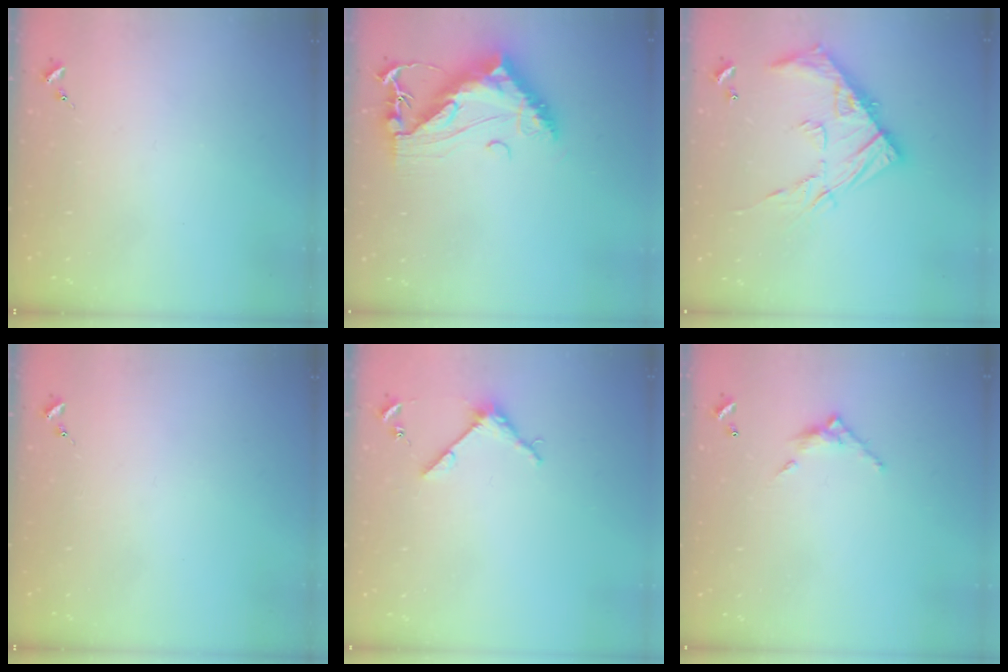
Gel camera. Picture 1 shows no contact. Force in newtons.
{"total": 14.4, "press": 14.3, "slide": 1.4}
{"total": 17.3, "press": 17.3, "slide": 1.4}
{"total": 0.0}
{"total": 4.0, "press": 4.0, "slide": 0.4}
{"total": 6.7, "press": 6.7, "slide": 0.4}